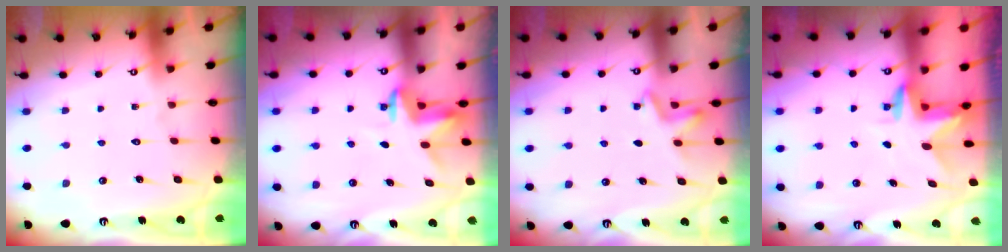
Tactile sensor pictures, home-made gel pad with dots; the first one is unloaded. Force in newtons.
{"total": 3.5, "press": 3.5, "slide": 0.3}
{"total": 2.4, "press": 2.2, "slide": 1.1}
{"total": 3.1, "press": 3.1, "slide": 0.2}